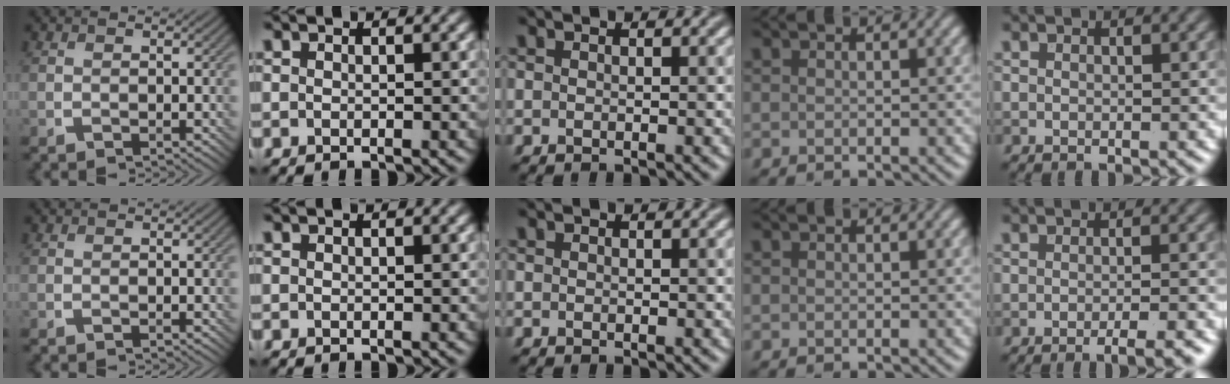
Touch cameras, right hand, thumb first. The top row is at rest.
{"little": {"total": 3.2, "force": [-1.9, 0.6, 2.5], "torque": [-0.026, 0.003, -0.032]}}